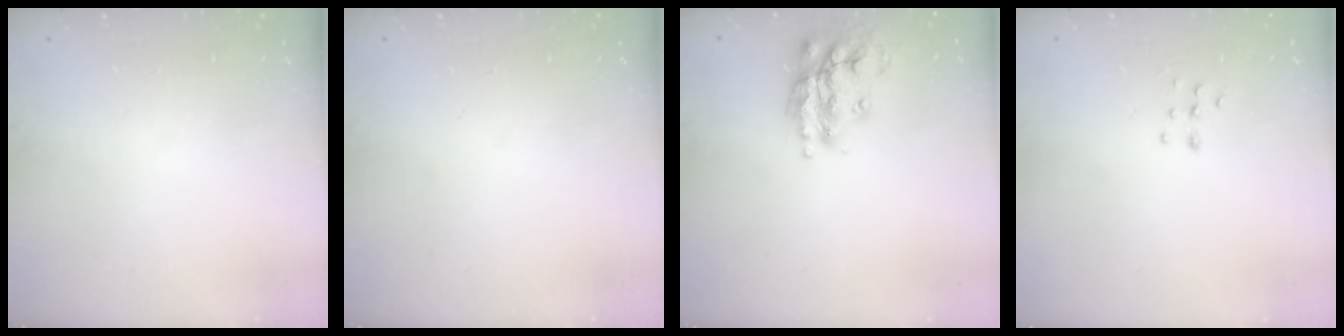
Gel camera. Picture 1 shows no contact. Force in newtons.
{"total": 0.0}
{"total": 17.3, "press": 17.2, "slide": 1.7}
{"total": 5.9, "press": 5.9, "slide": 0.4}